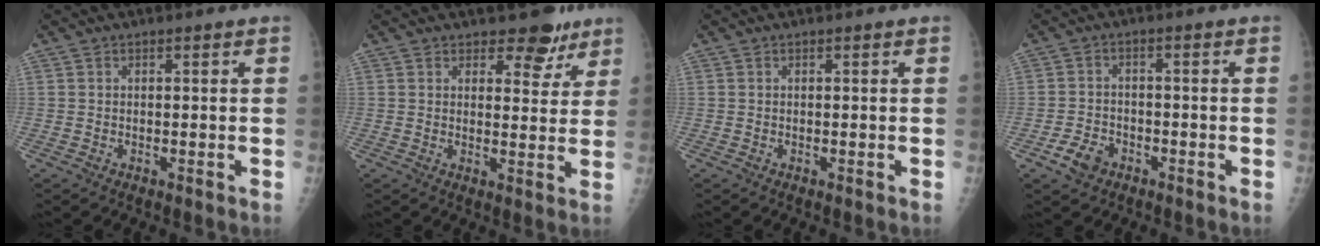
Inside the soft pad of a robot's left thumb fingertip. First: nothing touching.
{"total": 5.9, "force": [4.3, 3.3, 2.3], "torque": [0.005, -0.025, 0.057]}
{"total": 0.0}
{"total": 4.8, "force": [-2.7, 3.3, 2.1], "torque": [-0.032, 0.017, -0.045]}